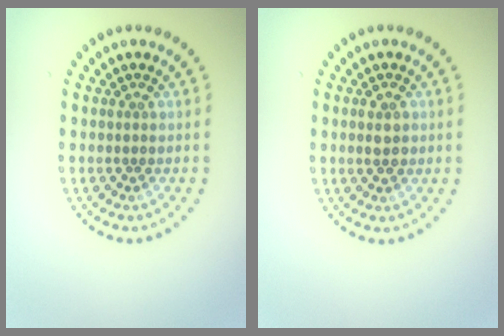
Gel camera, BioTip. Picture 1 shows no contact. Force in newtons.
{"total": 1.6, "press": 1.6, "slide": 0.2}